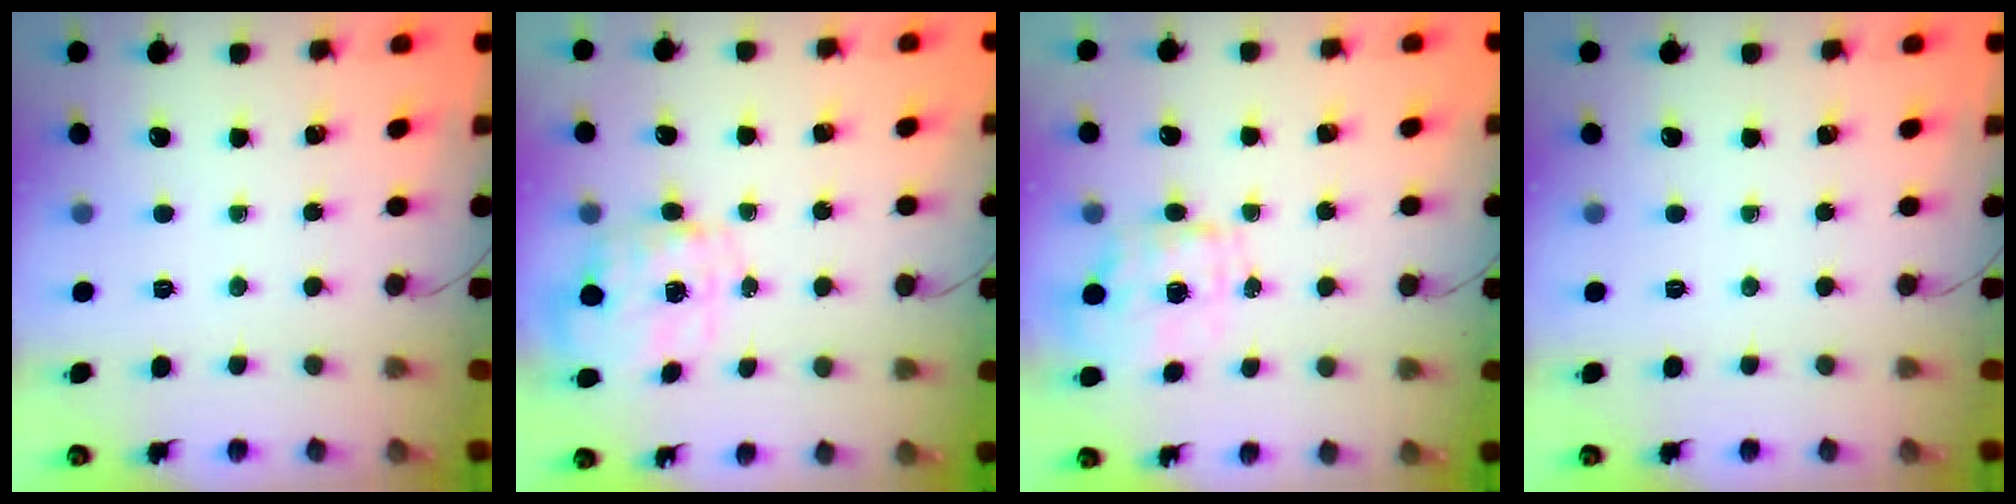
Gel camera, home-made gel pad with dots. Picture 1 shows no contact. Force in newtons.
{"total": 2.7, "press": 2.6, "slide": 0.8}
{"total": 7.4, "press": 7.2, "slide": 1.5}
{"total": 0.0}